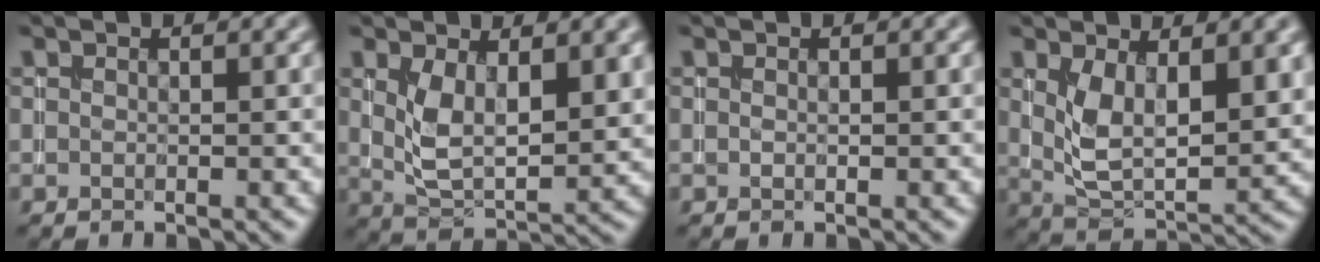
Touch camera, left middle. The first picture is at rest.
{"total": 5.5, "force": [1.5, 2.6, 4.6], "torque": [-0.095, -0.009, 0.038]}
{"total": 0.0}
{"total": 6.4, "force": [1.6, 3.0, 5.4], "torque": [-0.110, -0.012, 0.038]}